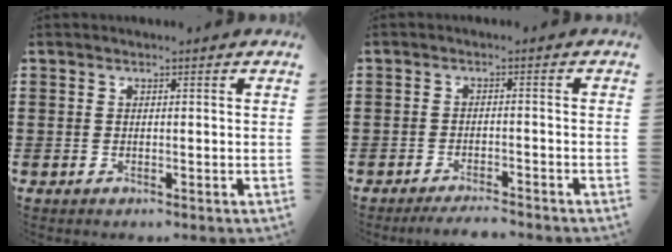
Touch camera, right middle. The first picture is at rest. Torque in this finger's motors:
{"motor_torque": [1.17, 0.97, 0.01, 0.05]}